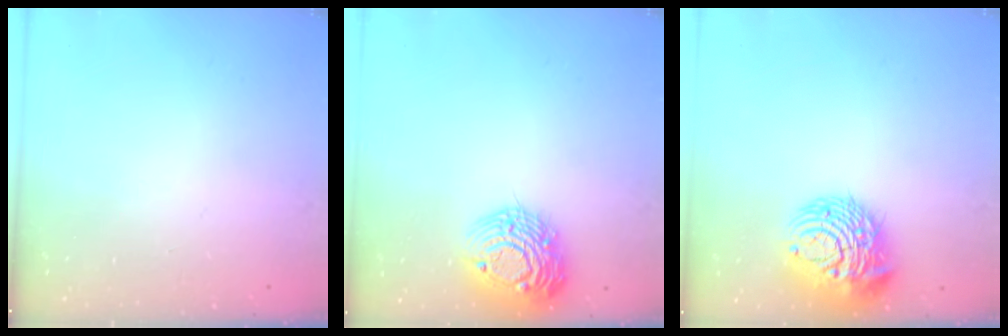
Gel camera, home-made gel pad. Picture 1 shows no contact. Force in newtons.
{"total": 14.6, "press": 14.6, "slide": 1.1}
{"total": 14.8, "press": 14.7, "slide": 1.5}